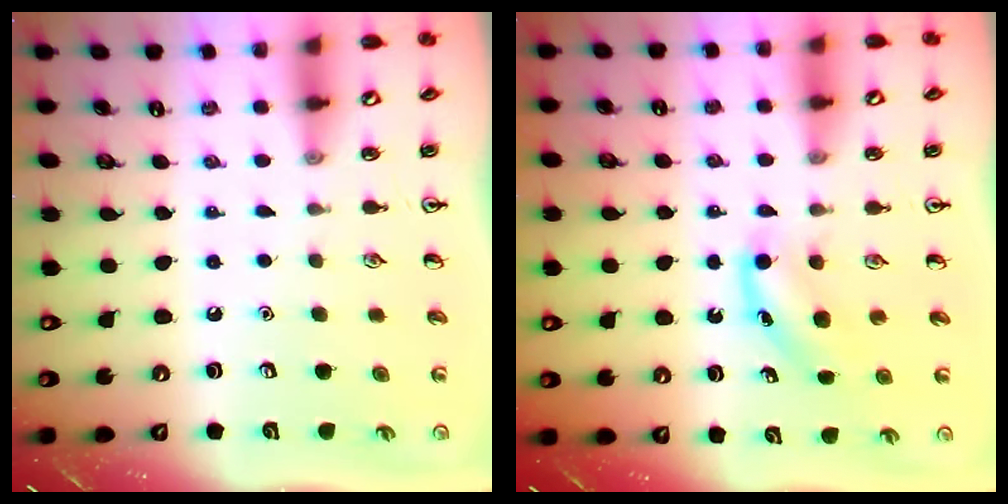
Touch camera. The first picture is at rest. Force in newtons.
{"total": 4.2, "press": 4.0, "slide": 1.2}